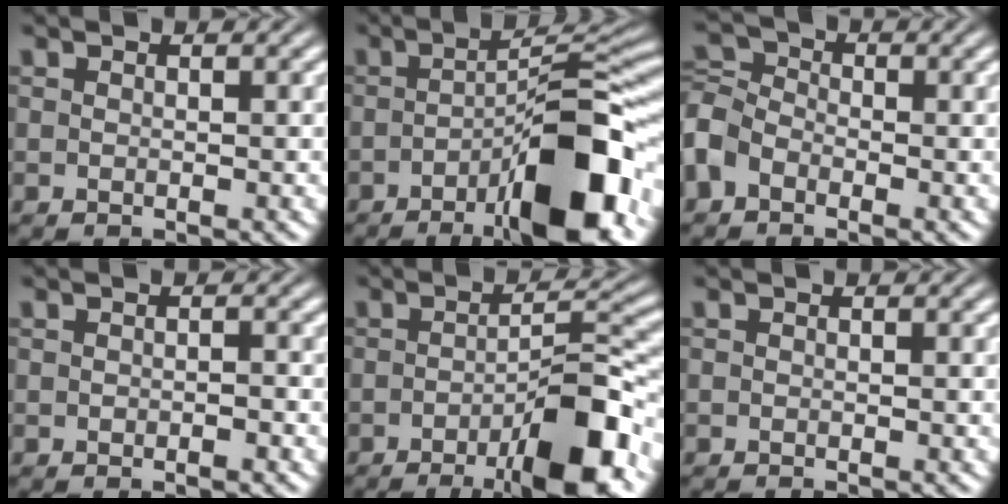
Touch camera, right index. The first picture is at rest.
{"total": 9.6, "force": [-4.1, 1.3, 8.6], "torque": [-0.110, -0.008, -0.053]}
{"total": 3.6, "force": [-1.0, 3.1, 1.6], "torque": [-0.036, -0.017, -0.016]}
{"total": 0.8, "force": [-0.6, -0.3, 0.4], "torque": [-0.003, 0.002, -0.012]}
{"total": 7.5, "force": [-3.9, 0.6, 6.4], "torque": [-0.075, -0.003, -0.059]}
{"total": 0.8, "force": [-0.5, -0.6, 0.0], "torque": [0.006, -0.001, -0.008]}